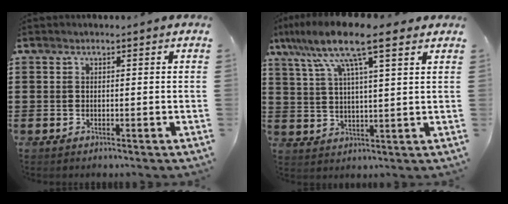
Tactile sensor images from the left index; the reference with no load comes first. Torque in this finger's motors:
{"motor_torque": [0.51, 0.48, 0.51, 0.04]}